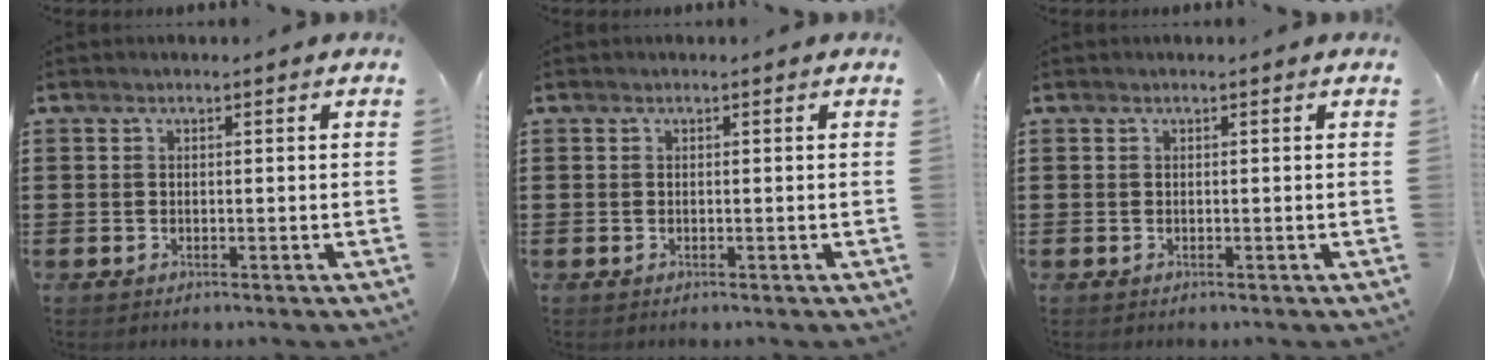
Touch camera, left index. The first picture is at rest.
{"total": 0.0}
{"total": 0.0}